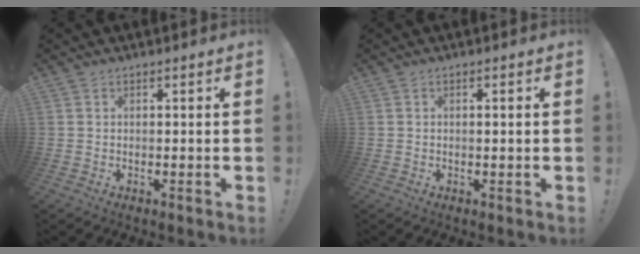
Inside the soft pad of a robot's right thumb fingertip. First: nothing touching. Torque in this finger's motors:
{"motor_torque": [0.19, -0.56, -0.16, 0.13, -0.02]}